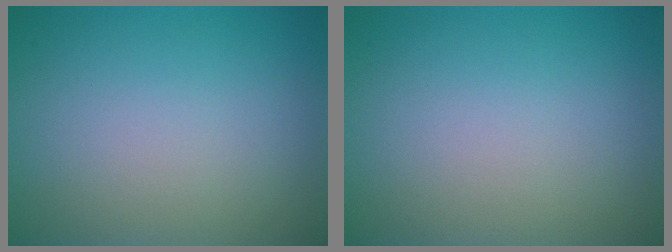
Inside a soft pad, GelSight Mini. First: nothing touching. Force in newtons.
{"total": 0.0}